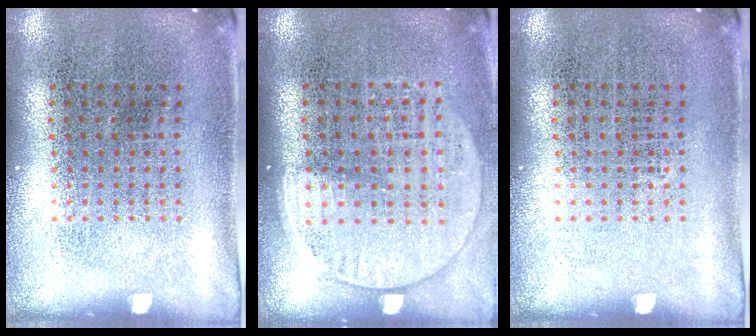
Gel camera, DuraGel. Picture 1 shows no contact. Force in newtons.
{"total": 1.5, "press": 1.4, "slide": 0.7}
{"total": 0.0}